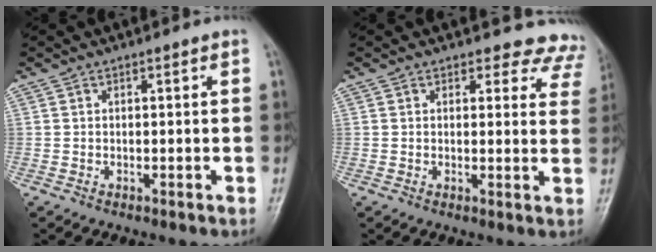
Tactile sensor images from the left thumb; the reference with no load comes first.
{"total": 8.6, "force": [7.8, 3.6, 0.0], "torque": [0.060, -0.041, 0.051]}